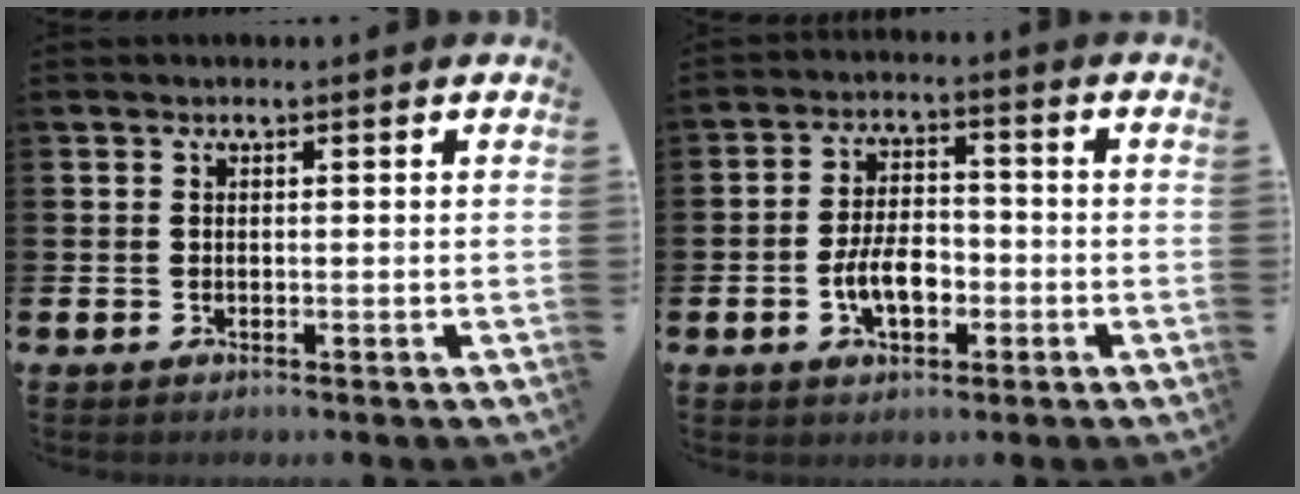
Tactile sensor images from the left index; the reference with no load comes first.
{"total": 5.6, "force": [-1.8, 3.1, 4.4], "torque": [-0.068, 0.002, -0.038]}